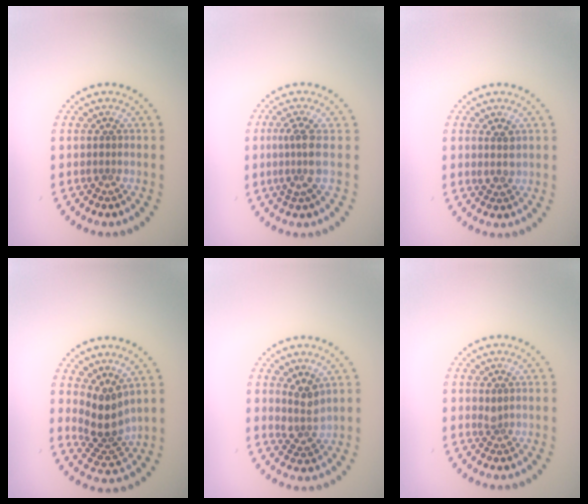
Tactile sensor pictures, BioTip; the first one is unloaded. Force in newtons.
{"total": 2.6, "press": 1.9, "slide": 1.8}
{"total": 1.7, "press": 1.6, "slide": 0.6}
{"total": 3.8, "press": 2.9, "slide": 2.5}
{"total": 2.2, "press": 1.8, "slide": 1.3}
{"total": 0.7, "press": 0.6, "slide": 0.4}